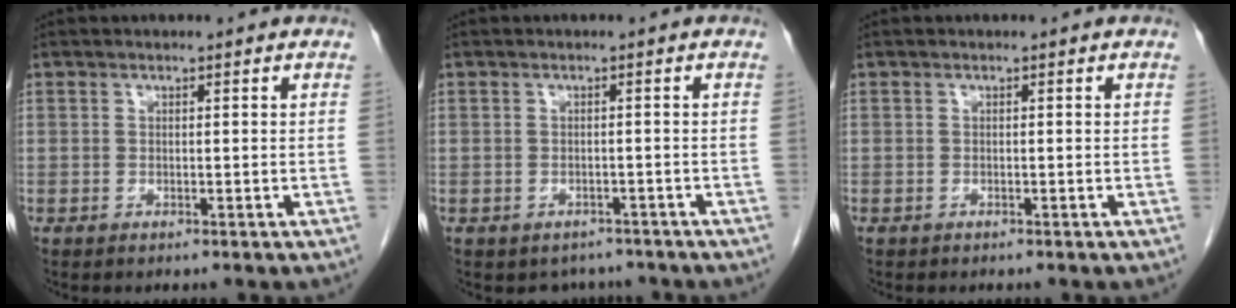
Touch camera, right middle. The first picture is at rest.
{"total": 3.4, "force": [-2.8, 1.9, 0.1], "torque": [0.001, 0.008, -0.037]}
{"total": 0.0}